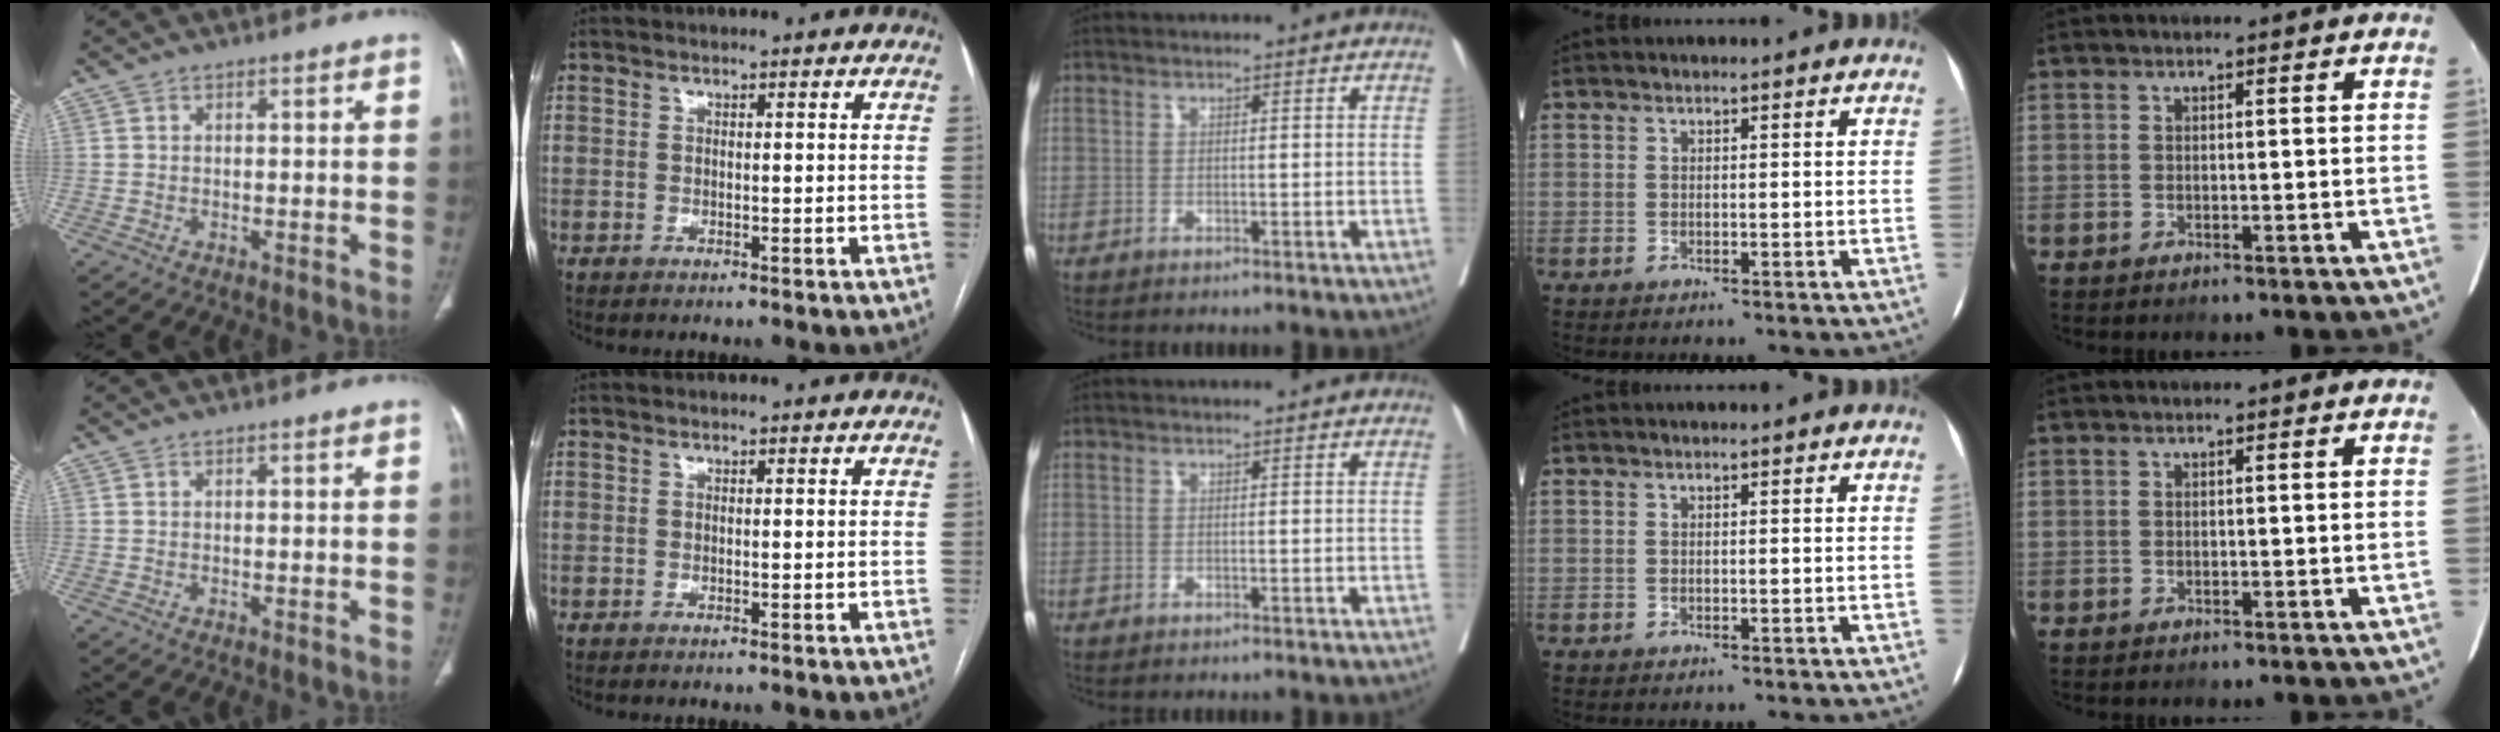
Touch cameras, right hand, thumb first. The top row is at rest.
{}